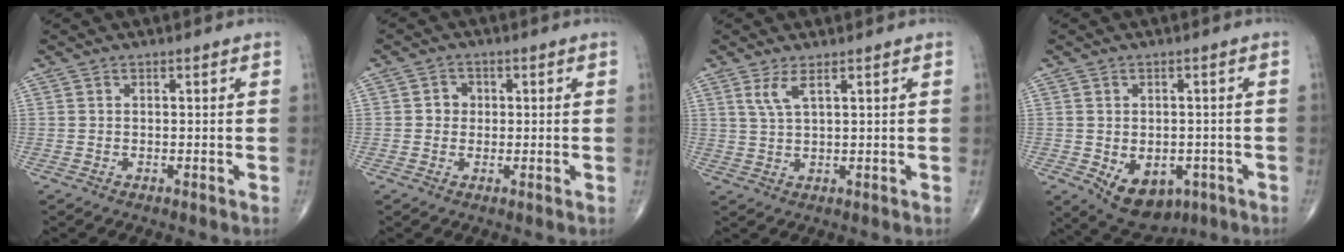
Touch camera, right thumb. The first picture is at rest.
{"total": 2.7, "force": [0.2, 2.5, 1.0], "torque": [0.003, 0.006, -0.001]}
{"total": 3.3, "force": [1.8, 0.7, 2.7], "torque": [-0.064, -0.007, 0.043]}
{"total": 10.3, "force": [-4.0, 6.9, 6.4], "torque": [-0.074, 0.005, -0.042]}